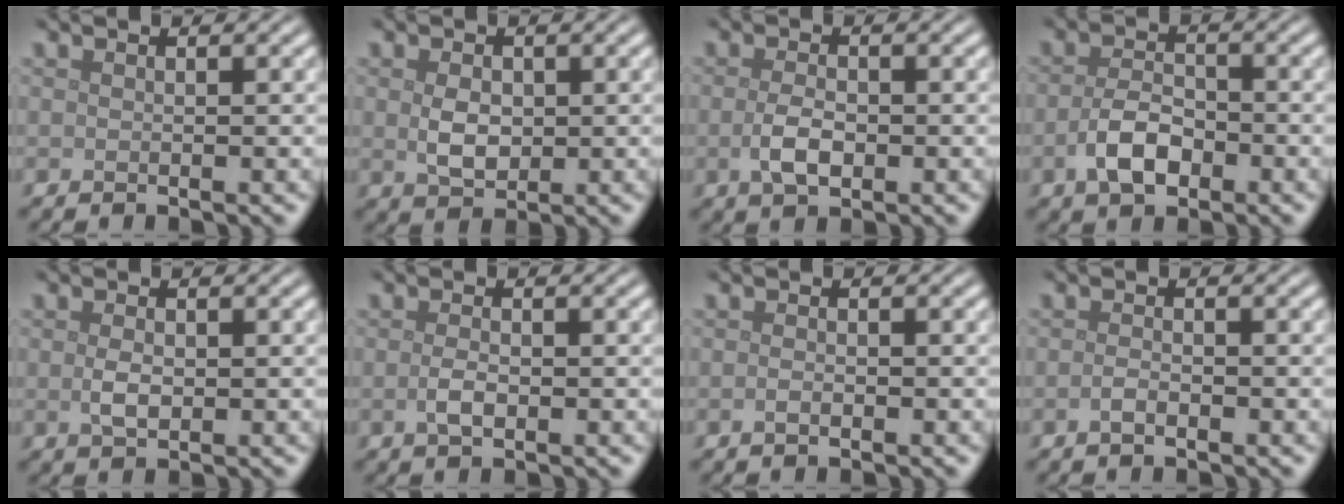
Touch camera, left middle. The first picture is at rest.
{"total": 2.7, "force": [0.2, 1.9, 1.9], "torque": [-0.042, -0.002, 0.006]}
{"total": 2.7, "force": [-0.6, 1.4, 2.2], "torque": [-0.048, -0.003, -0.010]}
{"total": 3.8, "force": [-1.5, 2.2, 2.8], "torque": [-0.056, 0.000, -0.032]}
{"total": 1.7, "force": [0.0, 1.0, 1.4], "torque": [-0.033, -0.003, 0.001]}
{"total": 1.6, "force": [-0.3, 0.7, 1.4], "torque": [-0.031, -0.001, -0.008]}
{"total": 0.7, "force": [-0.3, 0.3, 0.6], "torque": [-0.013, -0.001, -0.006]}
{"total": 1.0, "force": [-0.6, 0.4, 0.8], "torque": [-0.018, 0.001, -0.012]}